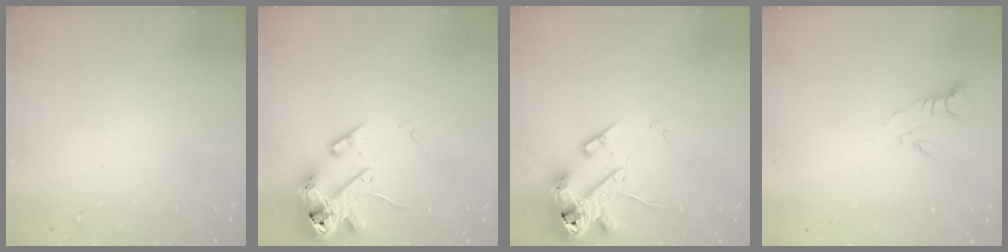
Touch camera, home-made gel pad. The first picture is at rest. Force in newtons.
{"total": 14.8, "press": 14.7, "slide": 2.3}
{"total": 14.8, "press": 14.7, "slide": 2.3}
{"total": 3.7, "press": 3.7, "slide": 0.4}